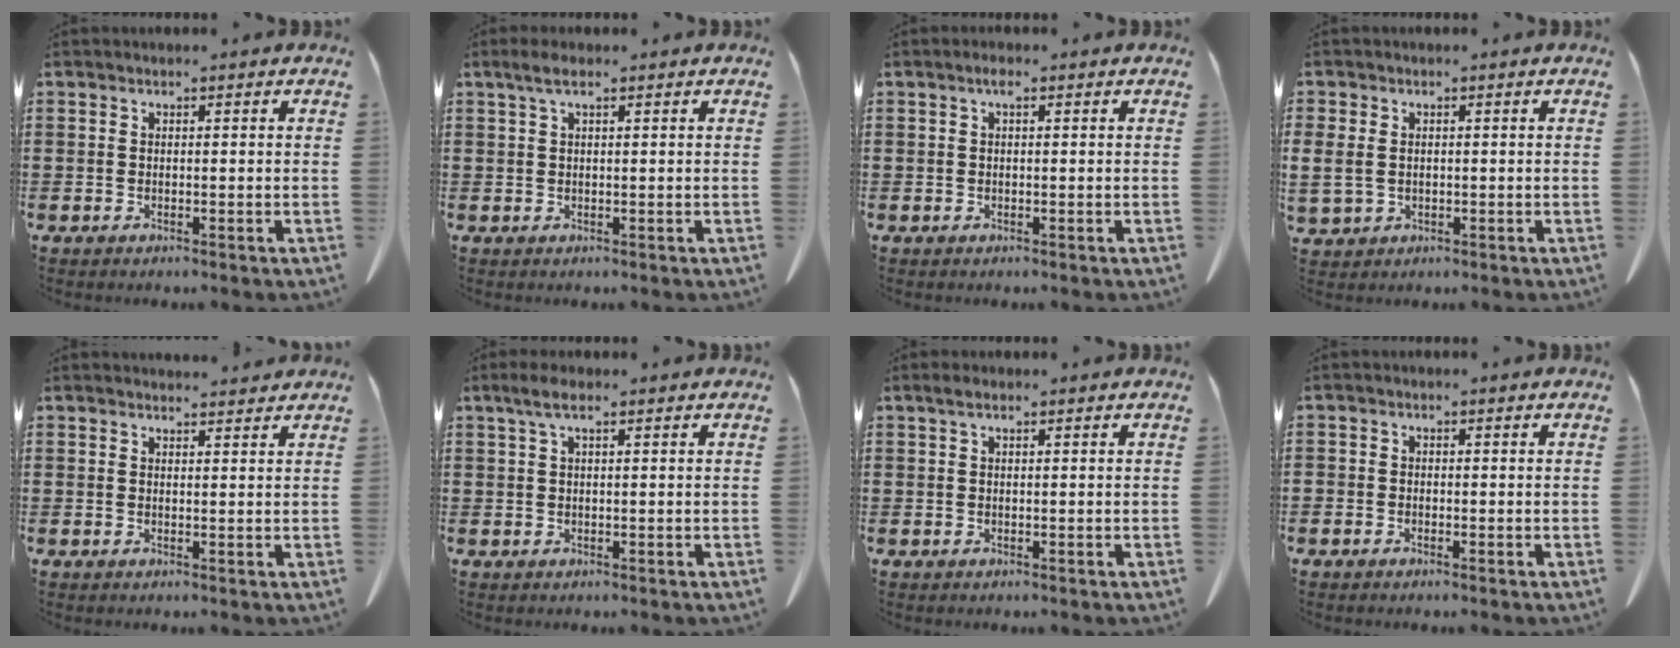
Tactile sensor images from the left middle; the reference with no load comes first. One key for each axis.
{"total": 1.9, "fx": 0.9, "fy": 0.5, "fz": 1.6, "tx": -0.034, "ty": 0.004, "tz": 0.016}
{"total": 1.2, "fx": 0.3, "fy": 0.5, "fz": 1.0, "tx": -0.023, "ty": 0.007, "tz": 0.004}
{"total": 3.2, "fx": 0.1, "fy": 2.4, "fz": 2.0, "tx": -0.065, "ty": -0.002, "tz": -0.006}
{"total": 1.9, "fx": 1.9, "fy": 0.3, "fz": 0.3, "tx": -0.010, "ty": 0.000, "tz": 0.036}
{"total": 2.7, "fx": 1.3, "fy": 0.7, "fz": 2.3, "tx": -0.048, "ty": 0.005, "tz": 0.022}
{"total": 1.1, "fx": 0.5, "fy": 0.3, "fz": 1.0, "tx": -0.019, "ty": 0.004, "tz": 0.009}
{"total": 0.7, "fx": -0.6, "fy": 0.5, "fz": 0.2, "tx": -0.004, "ty": 0.001, "tz": -0.012}